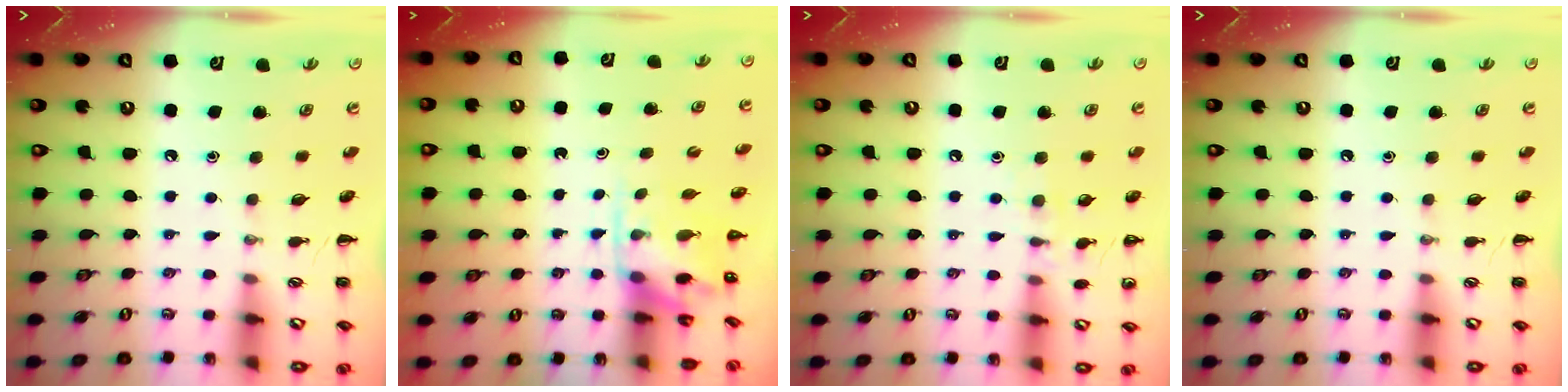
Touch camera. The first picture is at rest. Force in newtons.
{"total": 4.8, "press": 4.7, "slide": 0.4}
{"total": 7.5, "press": 7.2, "slide": 2.0}
{"total": 0.0}